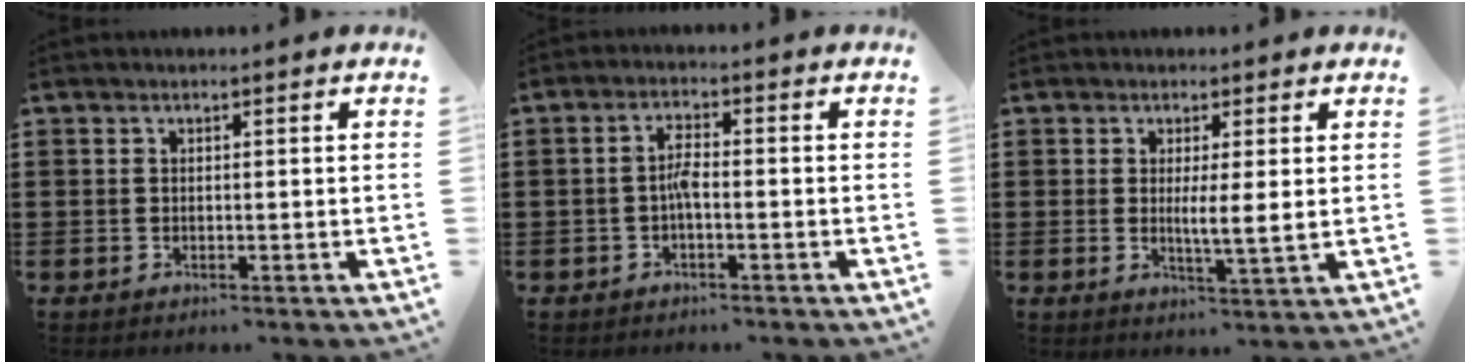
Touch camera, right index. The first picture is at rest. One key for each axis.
{"total": 2.8, "fx": -0.7, "fy": 0.7, "fz": 2.7, "tx": -0.058, "ty": 0.000, "tz": -0.015}
{"total": 3.4, "fx": 0.6, "fy": 0.1, "fz": 3.3, "tx": -0.060, "ty": -0.007, "tz": 0.006}